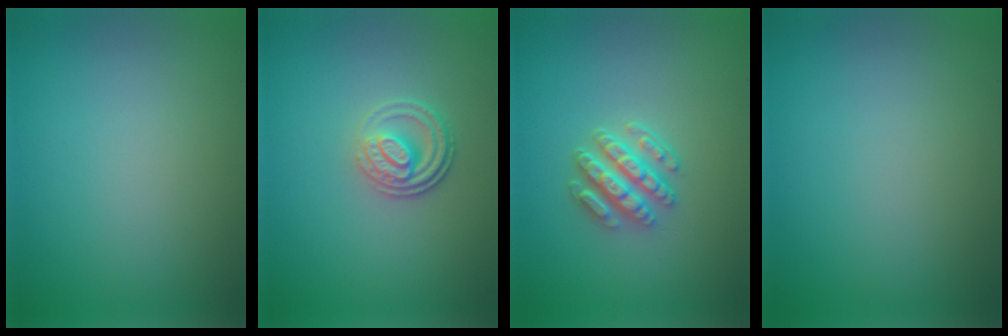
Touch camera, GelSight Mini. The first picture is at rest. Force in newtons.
{"total": 3.0, "press": 2.4, "slide": 1.8}
{"total": 3.8, "press": 3.2, "slide": 2.0}
{"total": 0.0}